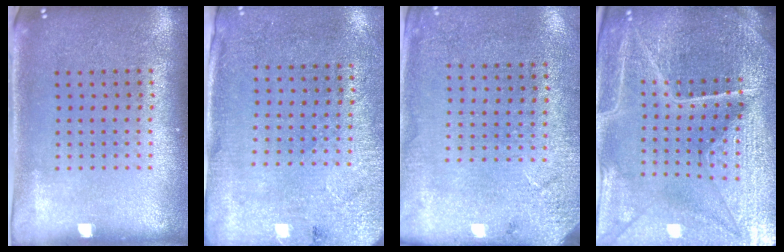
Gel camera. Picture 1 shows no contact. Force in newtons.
{"total": 2.7, "press": 2.2, "slide": 1.5}
{"total": 2.6, "press": 2.3, "slide": 1.2}
{"total": 5.8, "press": 5.3, "slide": 2.4}